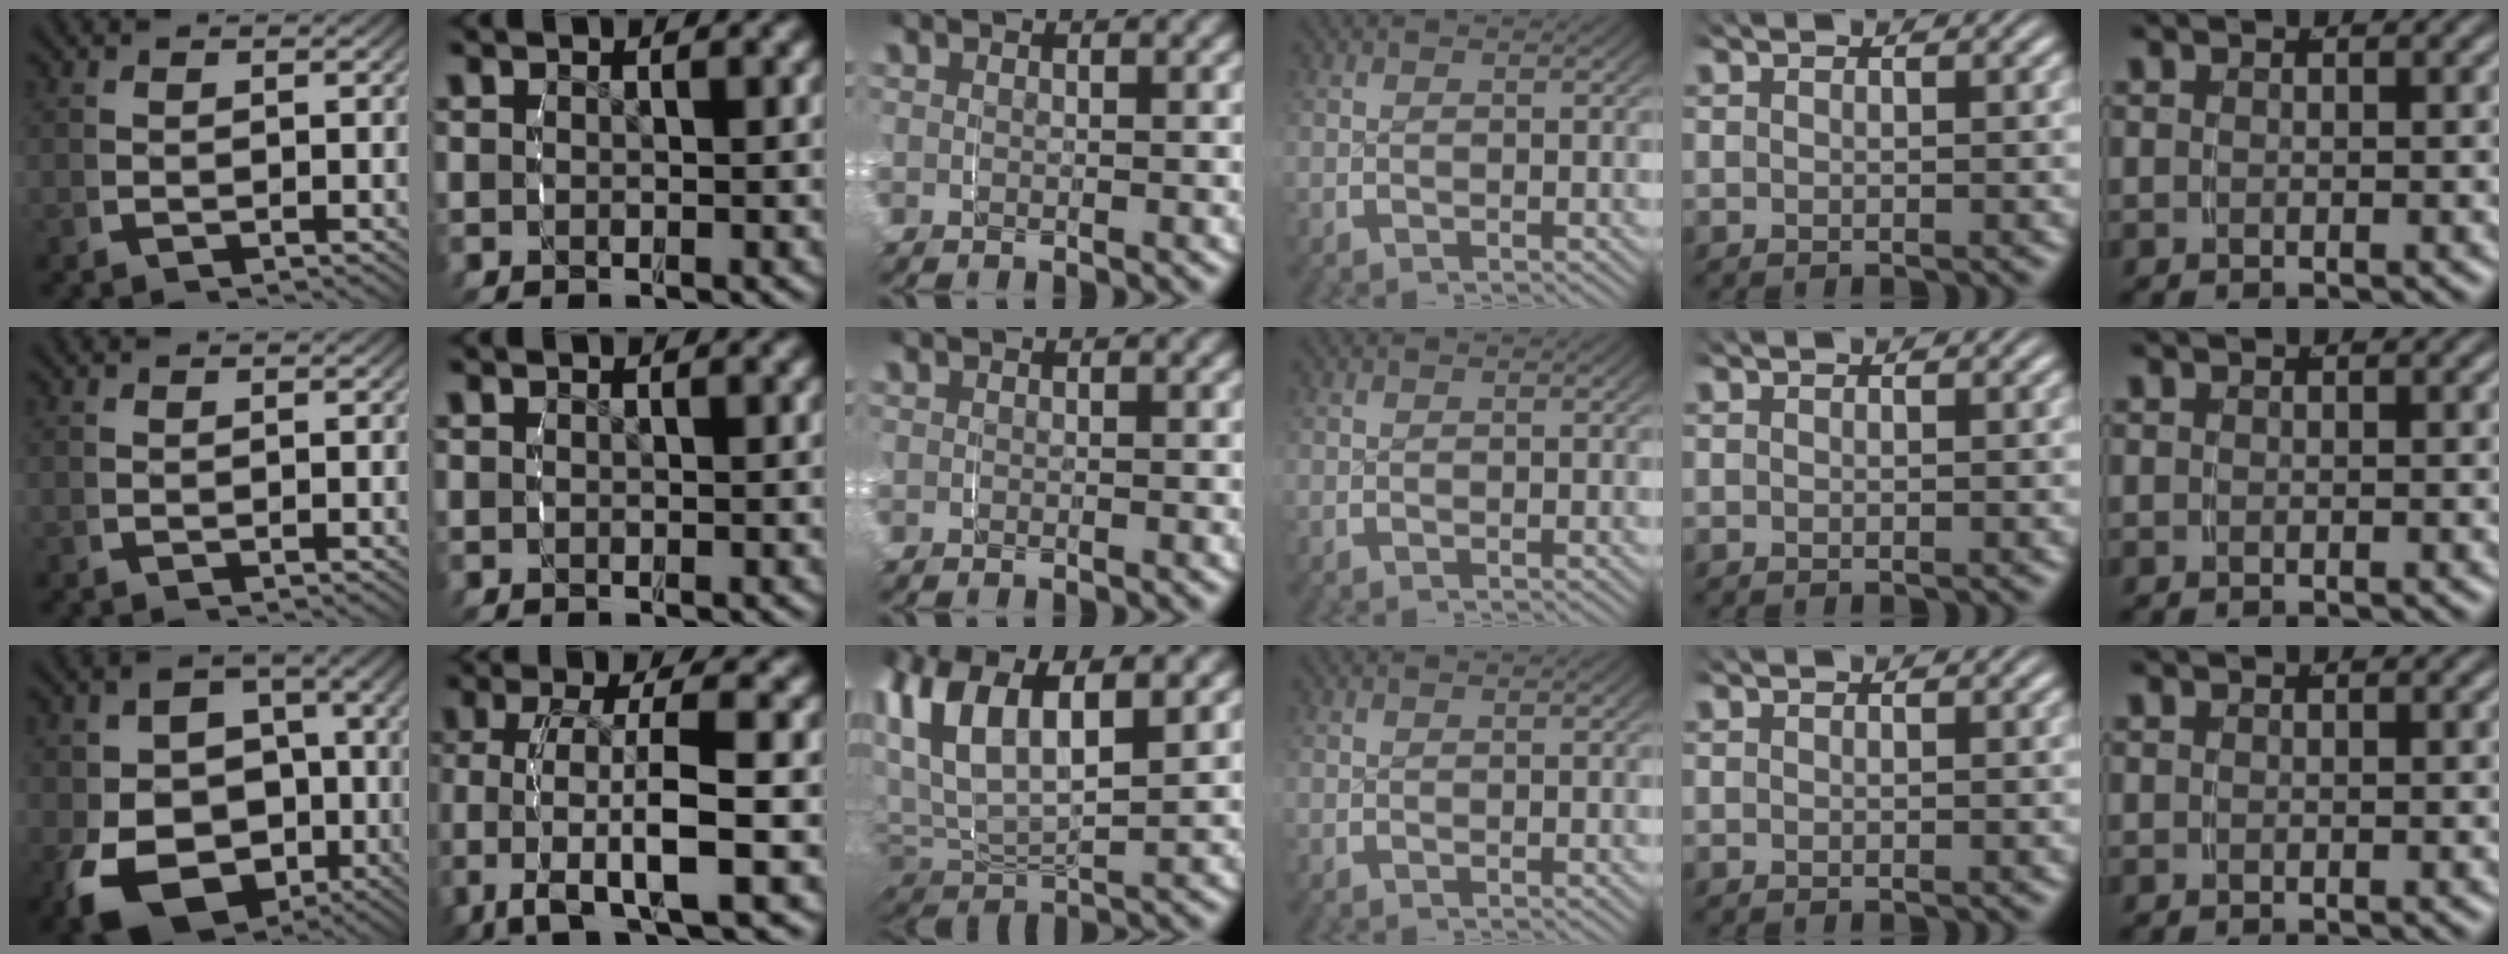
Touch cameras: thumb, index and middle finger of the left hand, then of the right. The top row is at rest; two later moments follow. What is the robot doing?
{"motion": "grasp_and_lifting", "object": "shorts"}